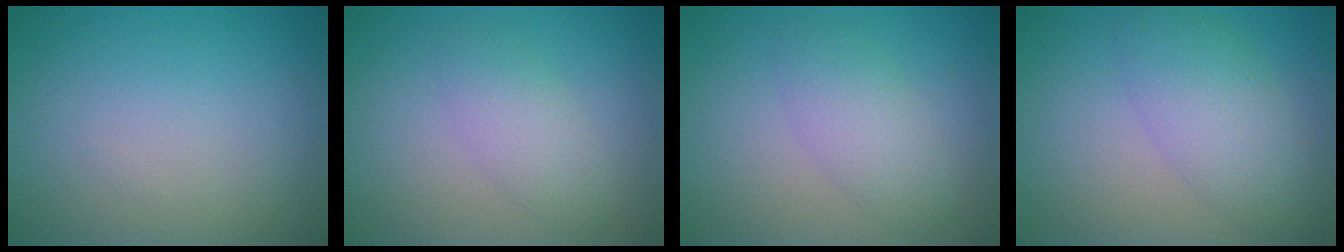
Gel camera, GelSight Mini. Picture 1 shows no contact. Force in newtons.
{"total": 2.4, "press": 2.4, "slide": 0.1}
{"total": 2.9, "press": 2.9, "slide": 0.1}
{"total": 4.7, "press": 4.7, "slide": 0.1}